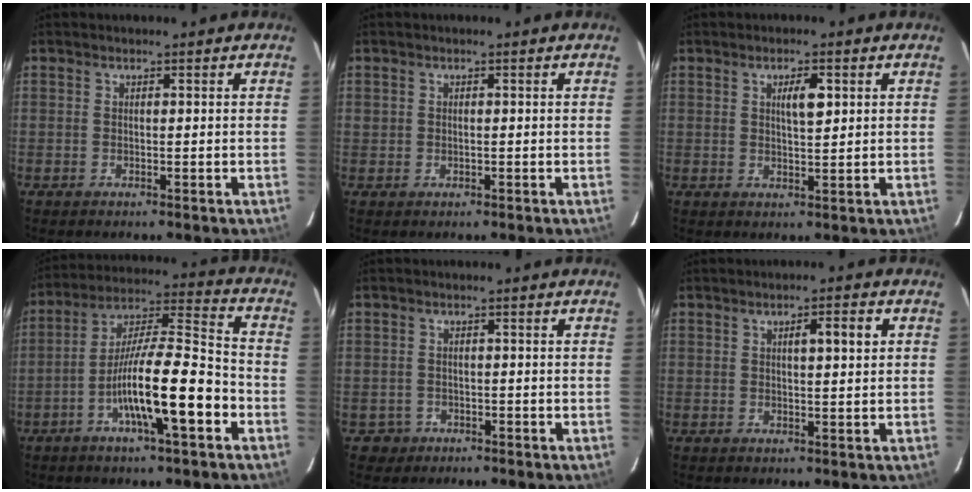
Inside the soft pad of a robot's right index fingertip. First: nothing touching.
{"total": 0.8, "force": [0.0, 0.7, 0.5], "torque": [-0.014, 0.003, 0.002]}
{"total": 3.3, "force": [1.2, 0.7, 3.0], "torque": [-0.052, 0.002, 0.019]}
{"total": 15.2, "force": [-5.6, 1.5, 14.0], "torque": [-0.251, 0.004, -0.098]}
{"total": 2.4, "force": [-1.0, 2.1, -0.4], "torque": [0.007, 0.011, -0.016]}
{"total": 3.6, "force": [1.1, 0.5, 3.4], "torque": [-0.055, 0.007, 0.017]}